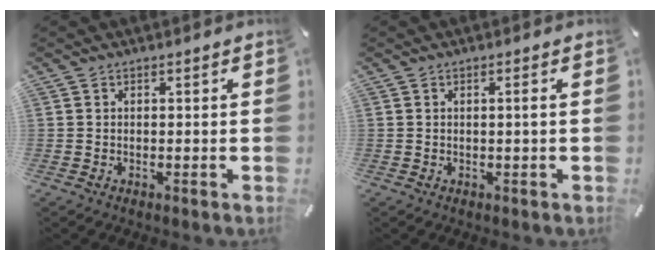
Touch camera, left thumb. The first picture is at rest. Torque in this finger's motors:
{"motor_torque": [-0.22, -0.24, -0.04, 0.22, -0.01]}